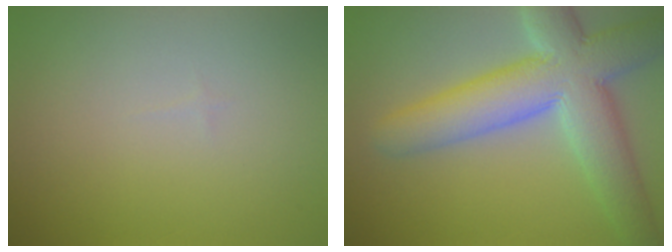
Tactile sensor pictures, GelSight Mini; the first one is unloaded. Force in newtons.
{"total": 10.2, "press": 10.2, "slide": 0.8}